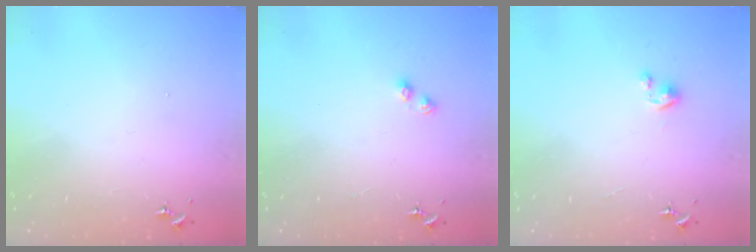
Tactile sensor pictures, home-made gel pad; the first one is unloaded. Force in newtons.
{"total": 3.8, "press": 3.7, "slide": 0.7}
{"total": 2.3, "press": 2.2, "slide": 0.2}